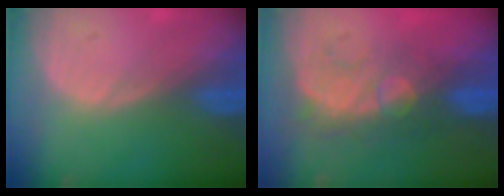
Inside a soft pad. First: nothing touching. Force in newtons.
{"total": 8.7, "press": 7.6, "slide": 4.3}